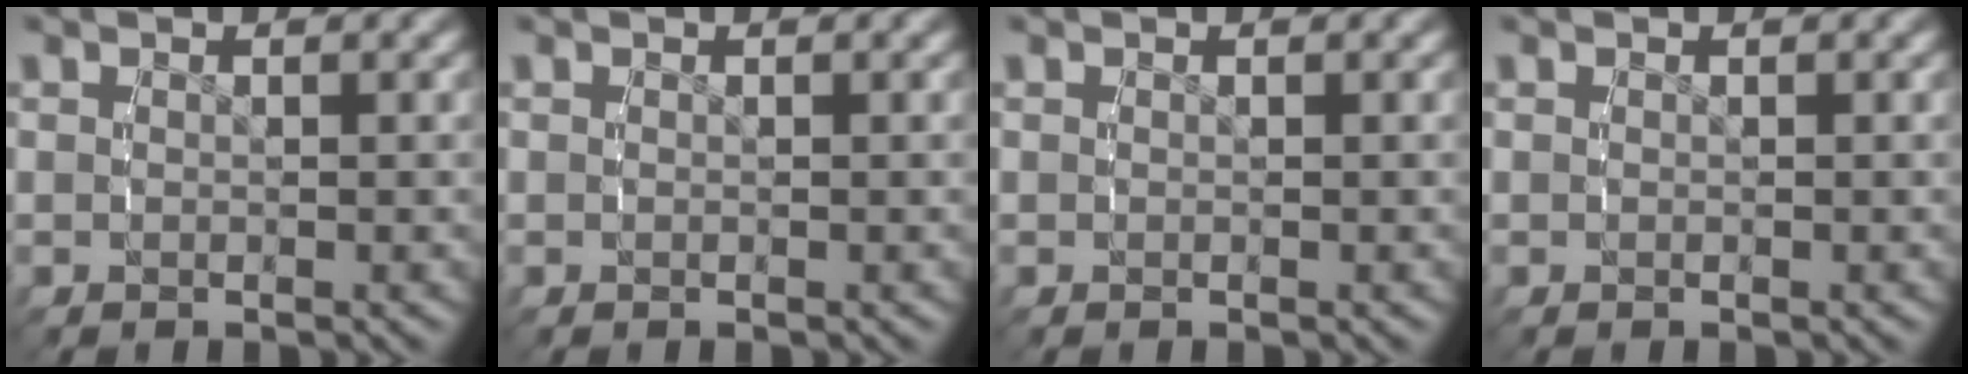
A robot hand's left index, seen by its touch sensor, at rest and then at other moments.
{"total": 0.0}
{"total": 0.0}
{"total": 0.0}